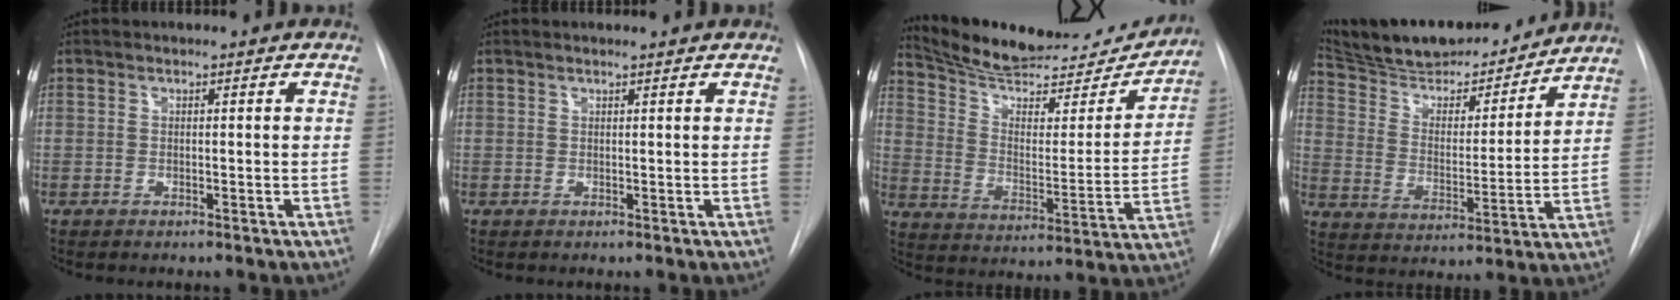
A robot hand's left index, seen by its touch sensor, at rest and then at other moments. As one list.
[{"total": 1.7, "force": [1.6, 0.2, 0.6], "torque": [-0.012, 0.007, 0.011]}, {"total": 22.5, "force": [20.8, 5.2, 6.8], "torque": [-0.103, -0.039, 0.294]}, {"total": 20.3, "force": [18.2, 4.3, 7.8], "torque": [-0.123, -0.008, 0.281]}]